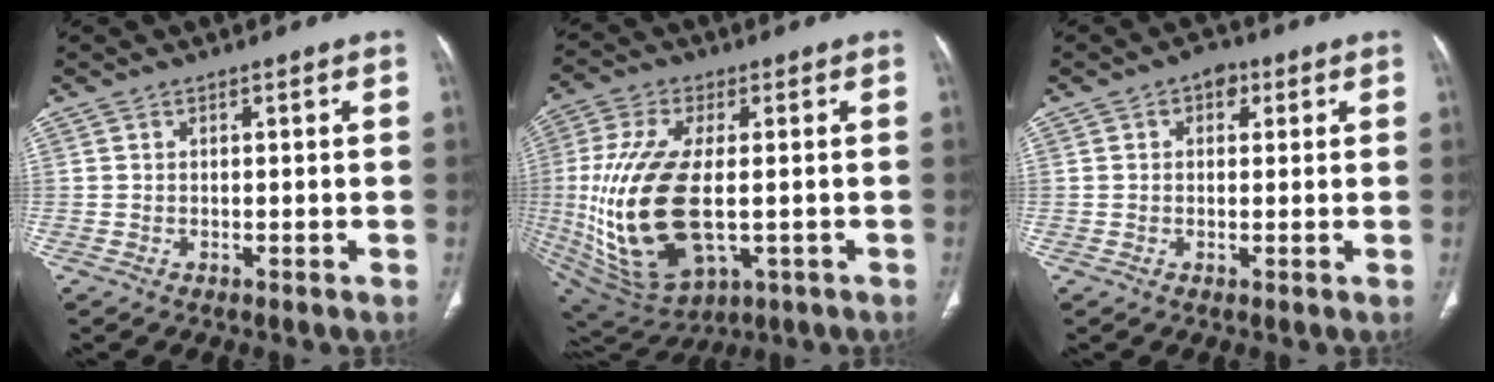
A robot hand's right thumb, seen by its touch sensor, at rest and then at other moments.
{"total": 22.0, "force": [-2.1, 11.3, 18.8], "torque": [-0.397, -0.018, -0.012]}
{"total": 3.5, "force": [1.2, 2.6, 2.1], "torque": [-0.014, 0.004, 0.015]}